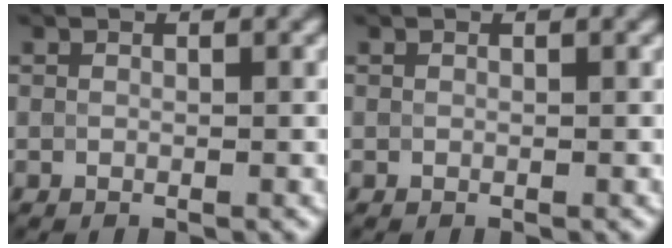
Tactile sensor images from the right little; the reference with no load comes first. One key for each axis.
{"total": 0.0}